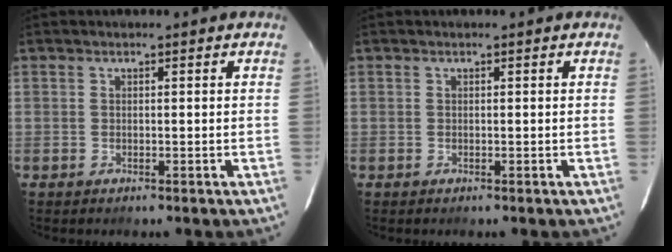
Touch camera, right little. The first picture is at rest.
{"total": 0.0}